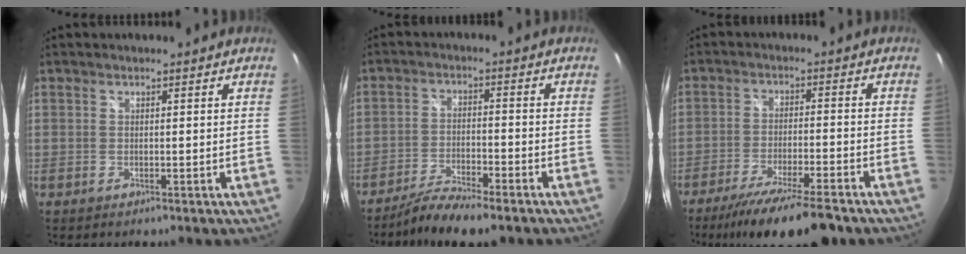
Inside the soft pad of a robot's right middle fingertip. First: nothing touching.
{"total": 8.6, "force": [-7.2, 1.1, 4.7], "torque": [-0.106, -0.020, -0.129]}
{"total": 14.0, "force": [-11.2, 1.5, 8.2], "torque": [-0.160, -0.032, -0.183]}